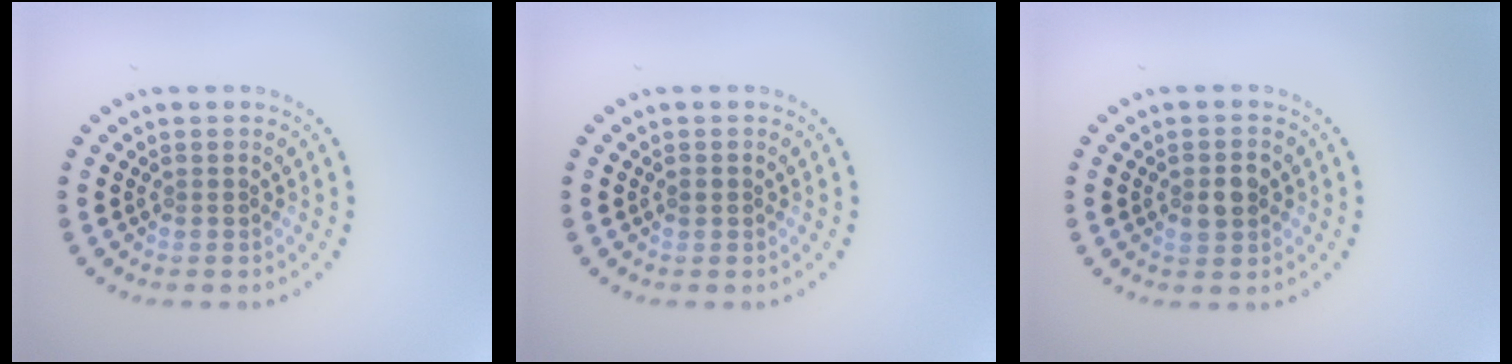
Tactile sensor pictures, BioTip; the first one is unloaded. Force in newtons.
{"total": 0.8, "press": 0.8, "slide": 0.1}
{"total": 2.6, "press": 2.6, "slide": 0.1}